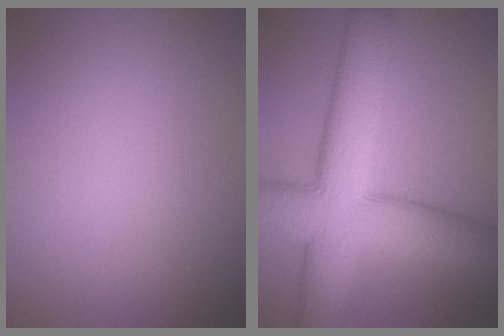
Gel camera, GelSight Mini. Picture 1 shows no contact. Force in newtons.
{"total": 11.1, "press": 11.1, "slide": 0.4}